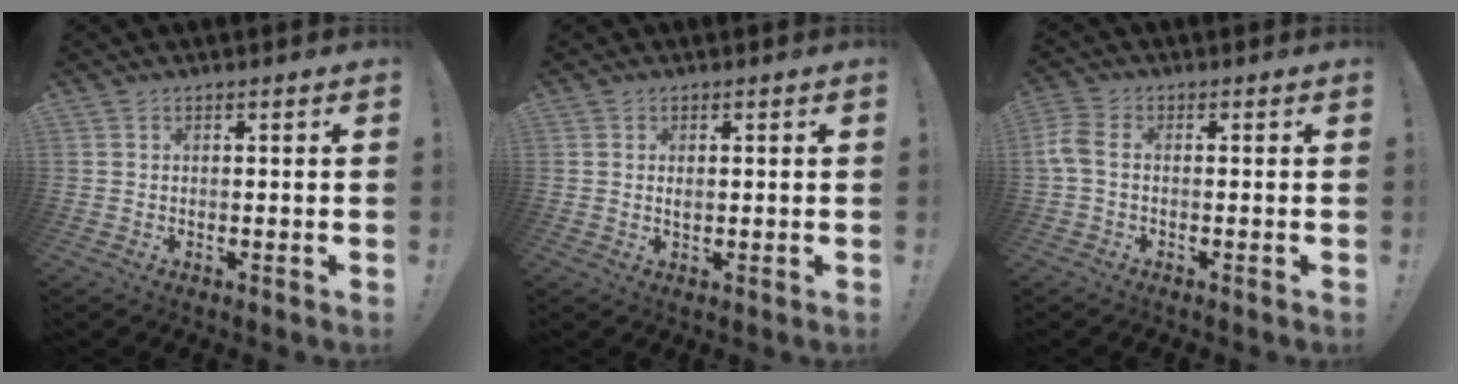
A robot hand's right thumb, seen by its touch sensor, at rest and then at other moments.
{"total": 1.0, "force": [0.3, 0.7, 0.7], "torque": [-0.009, 0.000, 0.004]}
{"total": 4.3, "force": [-0.3, 2.1, 3.7], "torque": [-0.085, -0.004, -0.006]}